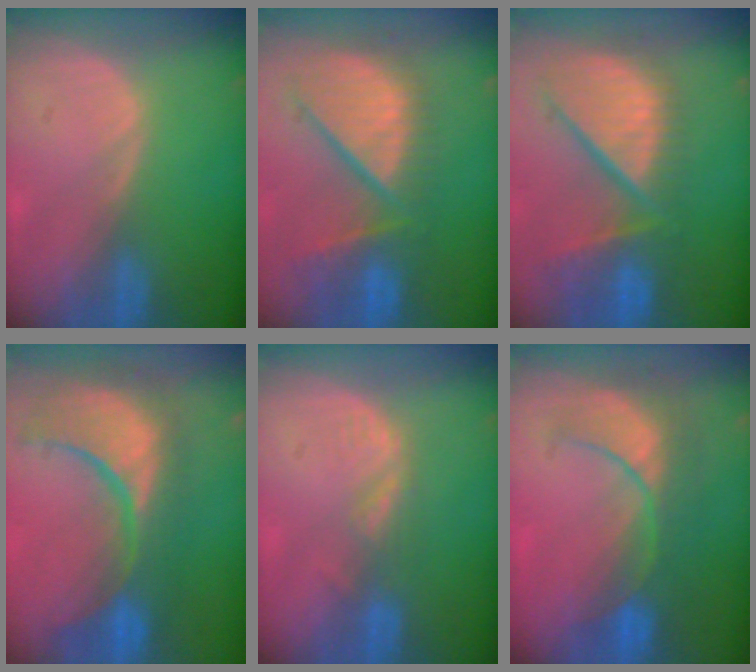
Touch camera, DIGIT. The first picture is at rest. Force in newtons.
{"total": 11.7, "press": 10.3, "slide": 5.5}
{"total": 12.7, "press": 10.8, "slide": 6.7}
{"total": 13.5, "press": 11.8, "slide": 6.6}
{"total": 3.2, "press": 2.6, "slide": 1.9}
{"total": 8.5, "press": 8.2, "slide": 2.0}